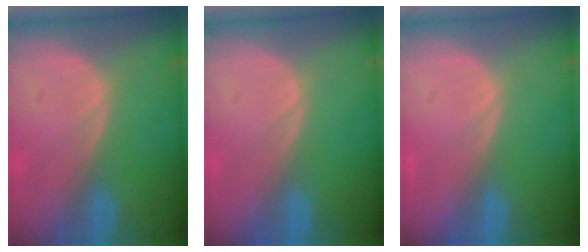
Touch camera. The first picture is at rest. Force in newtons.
{"total": 0.0}
{"total": 0.0}